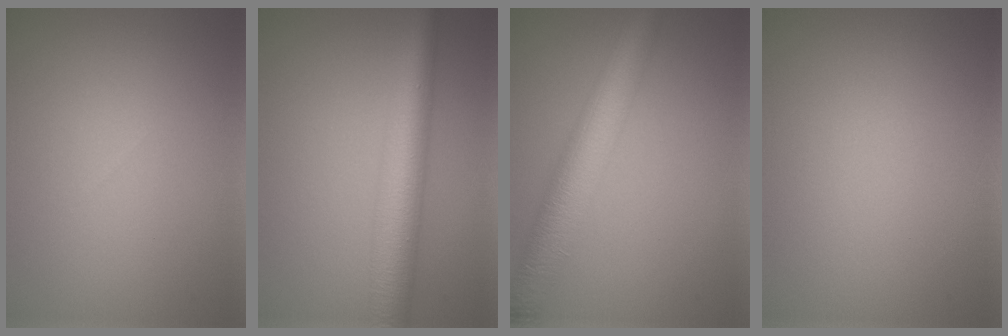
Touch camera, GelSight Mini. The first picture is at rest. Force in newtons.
{"total": 6.8, "press": 6.8, "slide": 0.0}
{"total": 6.9, "press": 6.9, "slide": 0.2}
{"total": 0.0}